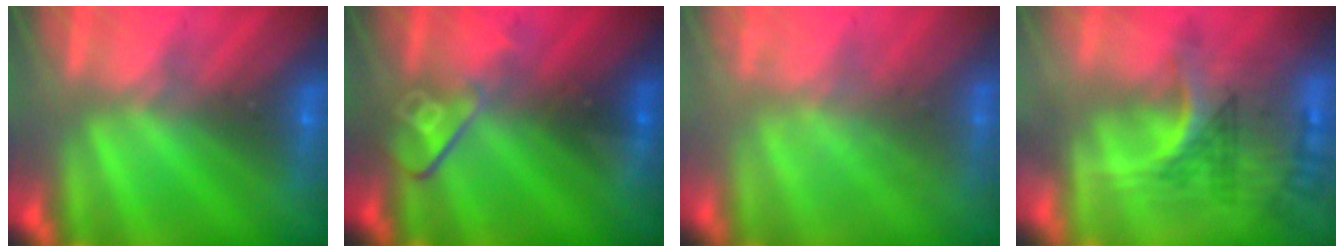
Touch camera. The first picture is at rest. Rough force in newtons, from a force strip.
{"total": 2.7}
{"total": 1.9}
{"total": 2.9}